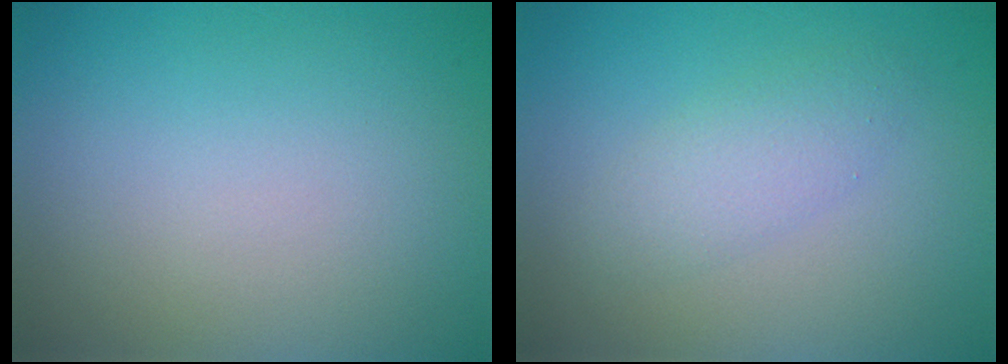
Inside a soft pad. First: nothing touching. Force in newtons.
{"total": 2.3, "press": 2.3, "slide": 0.2}